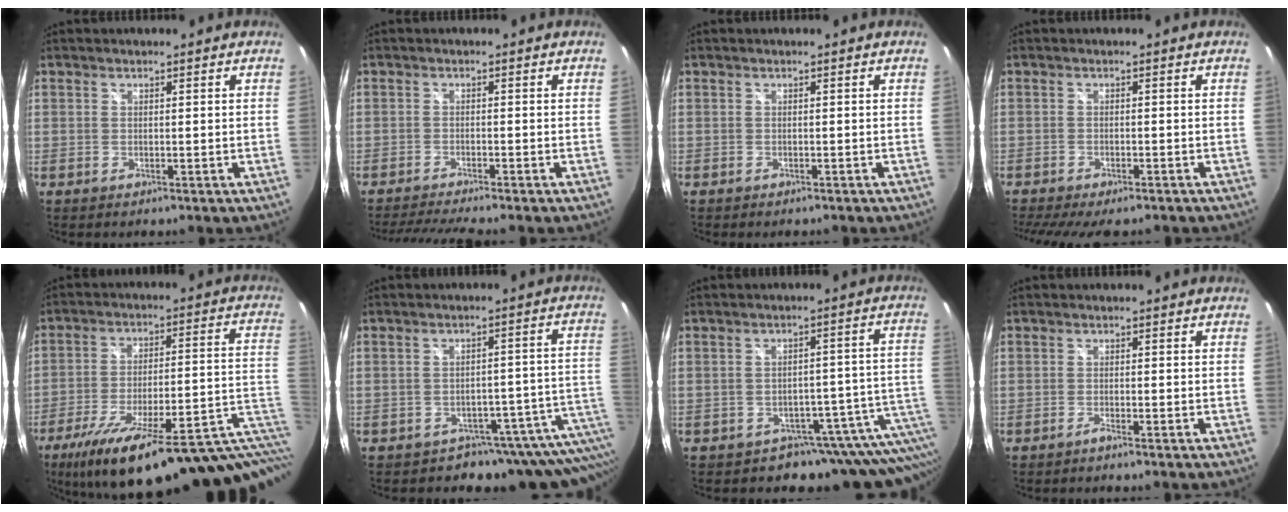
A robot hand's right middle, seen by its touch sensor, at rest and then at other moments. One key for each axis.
{"total": 6.7, "fx": -6.0, "fy": -1.0, "fz": 2.8, "tx": -0.069, "ty": -0.020, "tz": -0.100}
{"total": 1.2, "fx": -1.1, "fy": 0.4, "fz": 0.4, "tx": -0.012, "ty": -0.006, "tz": -0.016}
{"total": 9.4, "fx": -7.9, "fy": 1.9, "fz": 4.7, "tx": -0.105, "ty": -0.030, "tz": -0.124}
{"total": 27.8, "fx": -16.8, "fy": 6.6, "fz": 21.2, "tx": -0.293, "ty": -0.040, "tz": -0.225}
{"total": 12.9, "fx": -8.6, "fy": 7.5, "fz": 6.0, "tx": -0.050, "ty": 0.008, "tz": -0.112}
{"total": 12.7, "fx": -6.7, "fy": 8.6, "fz": 6.5, "tx": -0.057, "ty": 0.018, "tz": -0.085}
{"total": 1.1, "fx": -1.0, "fy": -0.2, "fz": 0.5, "tx": -0.010, "ty": 0.000, "tz": -0.019}